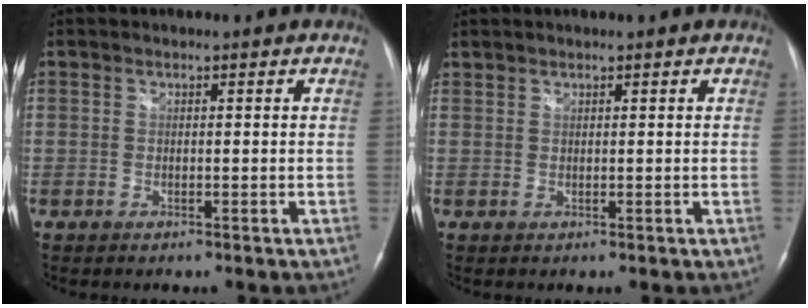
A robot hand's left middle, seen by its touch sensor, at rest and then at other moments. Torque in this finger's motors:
{"motor_torque": [0.21, -0.57, 0.63, 0.21]}